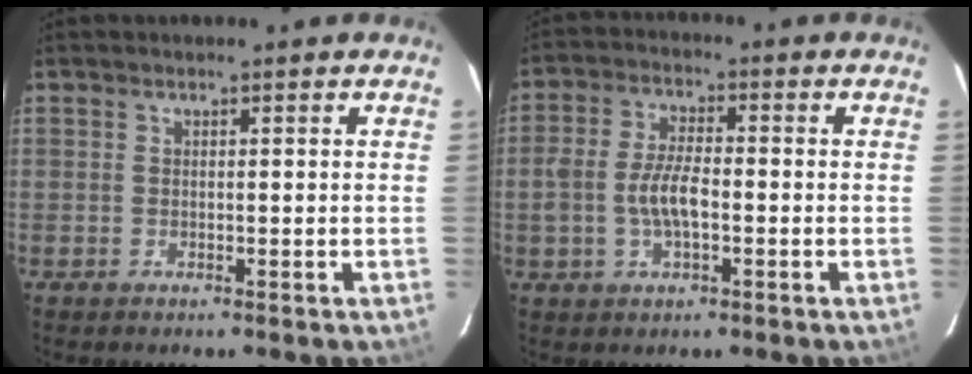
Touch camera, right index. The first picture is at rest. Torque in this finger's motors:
{"motor_torque": [0.31, -0.02, 0.22, 0.11]}